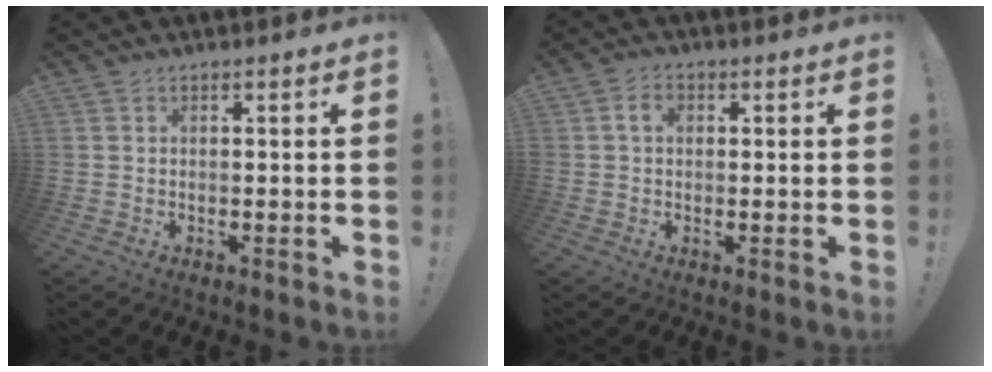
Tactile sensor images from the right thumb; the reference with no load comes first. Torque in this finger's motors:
{"motor_torque": [1.40, 1.39, 1.18, 0.05, 0.44]}